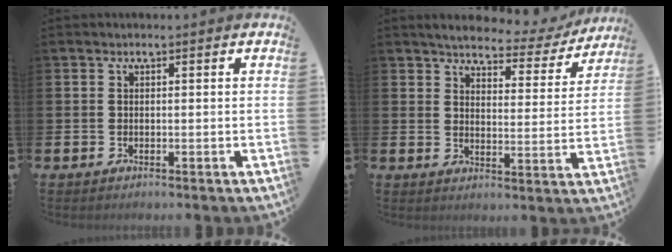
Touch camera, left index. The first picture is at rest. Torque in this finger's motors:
{"motor_torque": [1.07, -1.09, 0.48, 0.06]}